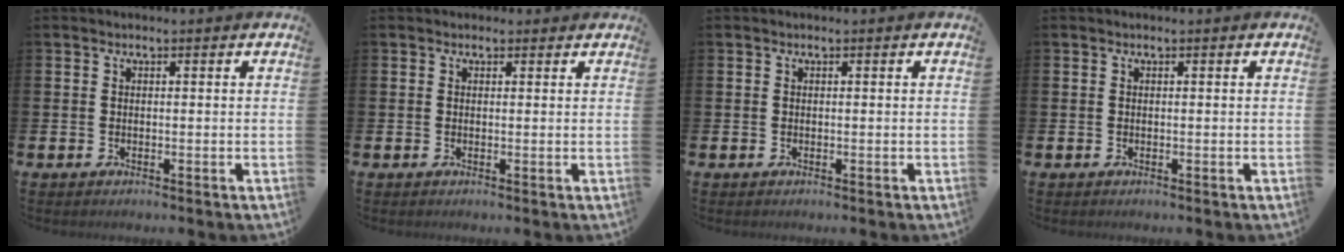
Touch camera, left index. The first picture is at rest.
{"total": 0.8, "force": [0.5, 0.6, 0.0], "torque": [0.010, 0.003, 0.007]}
{"total": 0.0}
{"total": 0.0}